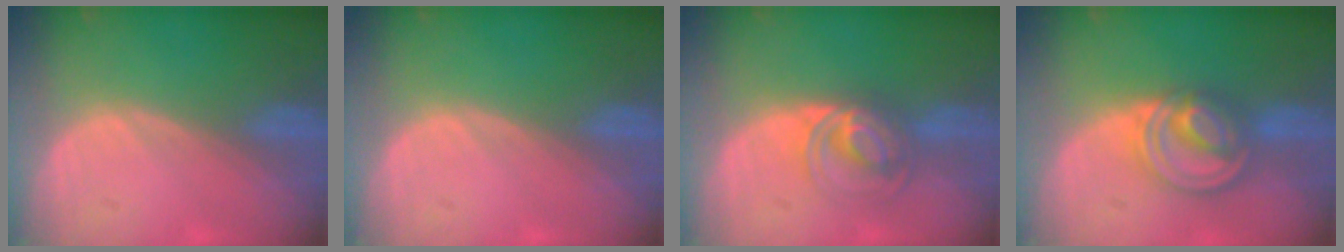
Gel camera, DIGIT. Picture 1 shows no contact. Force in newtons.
{"total": 0.0}
{"total": 6.6, "press": 5.8, "slide": 3.2}
{"total": 7.9, "press": 6.9, "slide": 3.9}